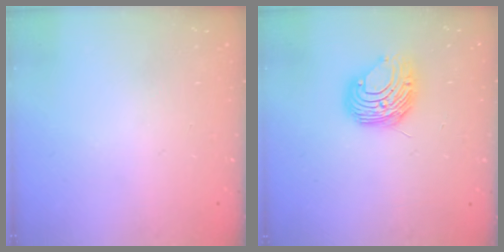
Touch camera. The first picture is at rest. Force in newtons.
{"total": 10.3, "press": 10.2, "slide": 1.1}